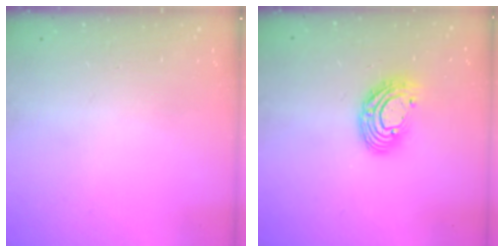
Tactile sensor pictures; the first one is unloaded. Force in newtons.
{"total": 10.5, "press": 10.4, "slide": 0.8}